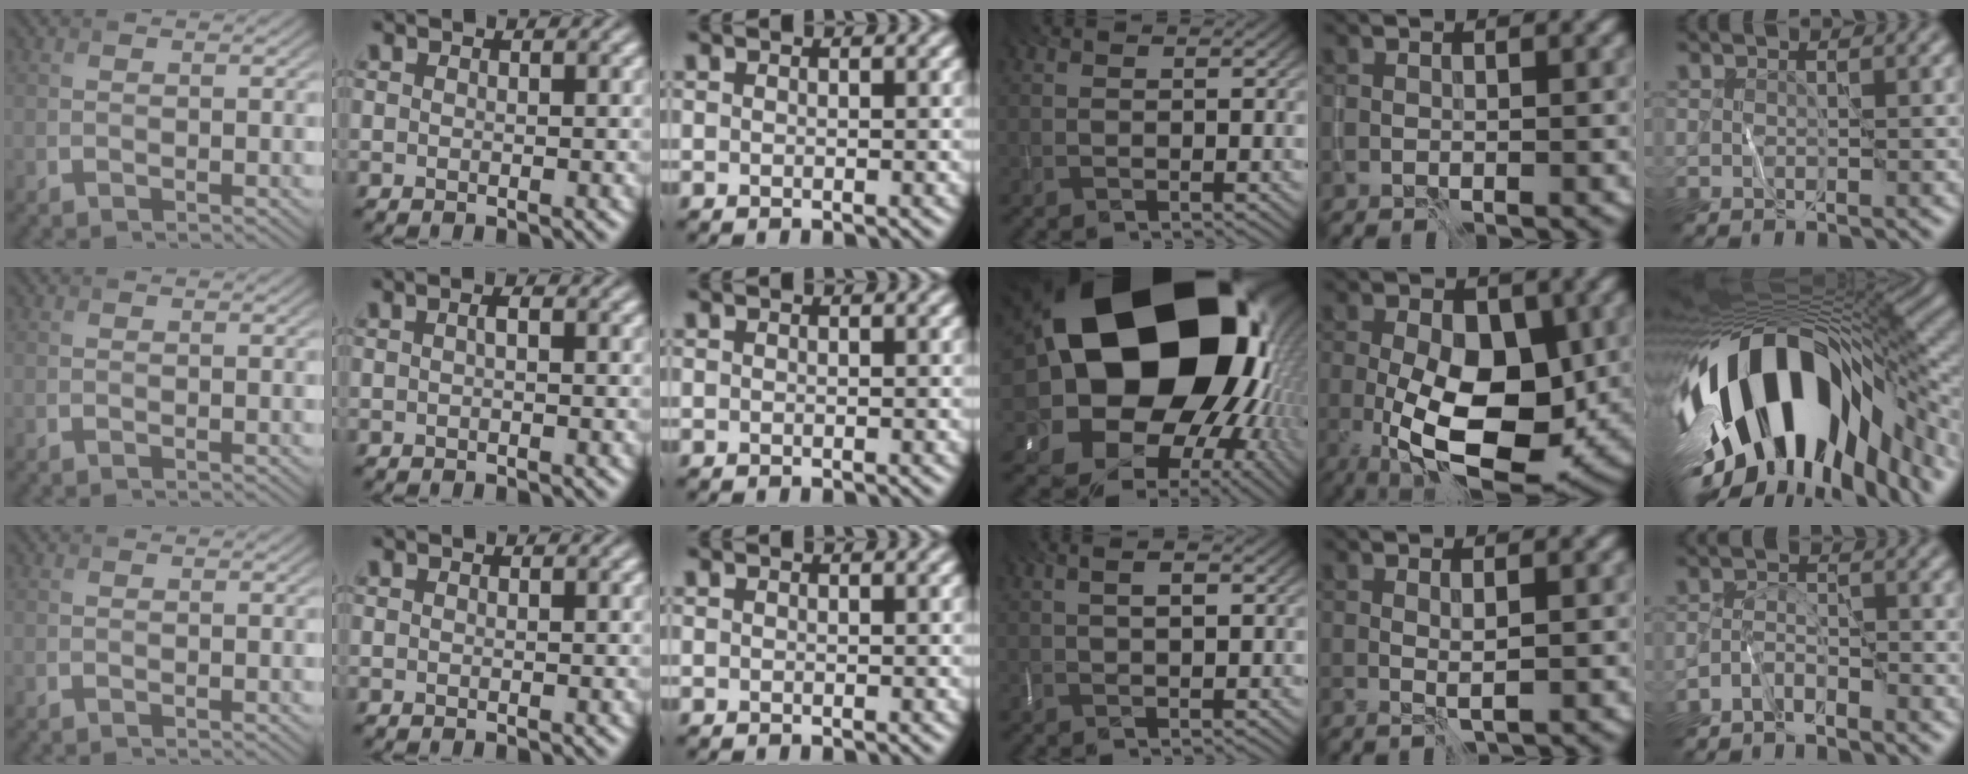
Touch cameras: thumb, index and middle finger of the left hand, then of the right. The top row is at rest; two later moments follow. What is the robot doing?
{"motion": "wipe", "object": "whiteboard"}